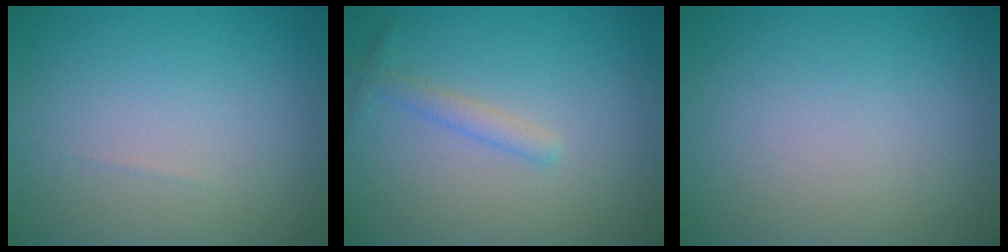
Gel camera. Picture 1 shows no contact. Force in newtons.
{"total": 1.5, "press": 1.5, "slide": 0.1}
{"total": 0.0}